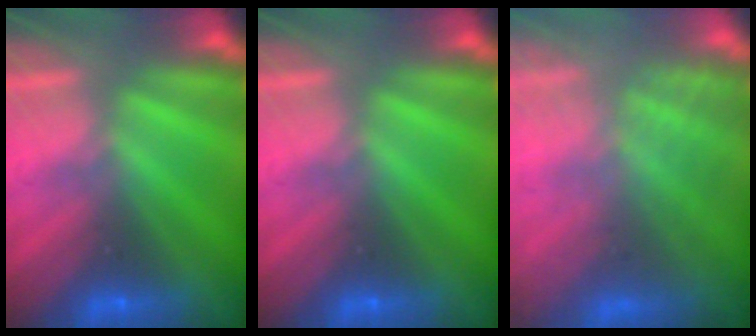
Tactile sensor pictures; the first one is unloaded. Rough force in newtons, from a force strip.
{"total": 0.0}
{"total": 8.9}